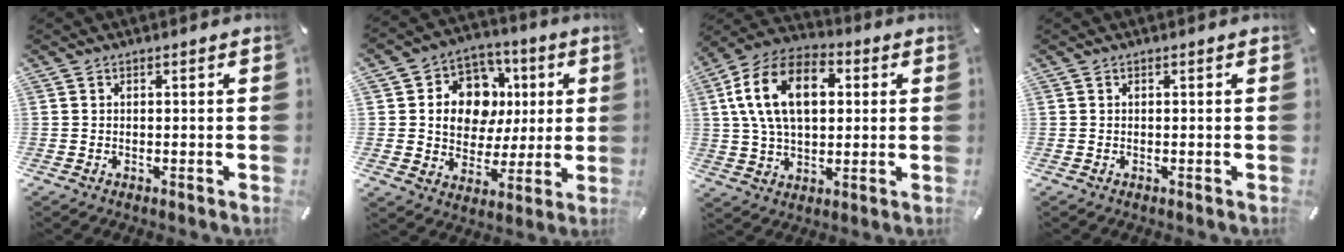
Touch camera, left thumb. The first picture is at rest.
{"total": 12.3, "force": [1.4, 11.2, 5.0], "torque": [-0.084, 0.003, 0.036]}
{"total": 16.7, "force": [3.5, 10.8, 12.2], "torque": [-0.265, 0.010, 0.057]}
{"total": 0.0}